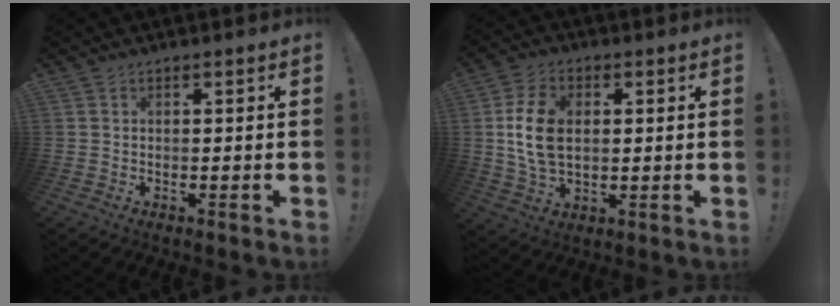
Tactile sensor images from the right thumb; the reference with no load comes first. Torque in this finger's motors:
{"motor_torque": [0.22, 0.81, 0.85, -0.08, 0.30]}